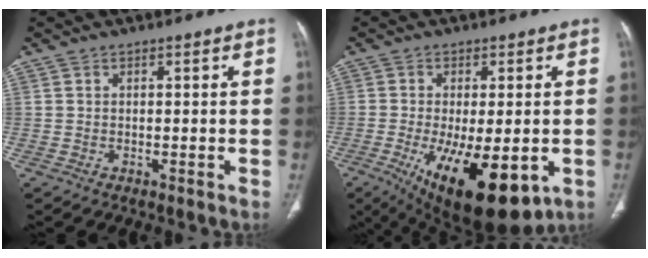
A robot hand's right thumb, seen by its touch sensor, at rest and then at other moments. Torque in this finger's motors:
{"motor_torque": [1.69, 2.97, 0.17, -0.23, 0.41]}